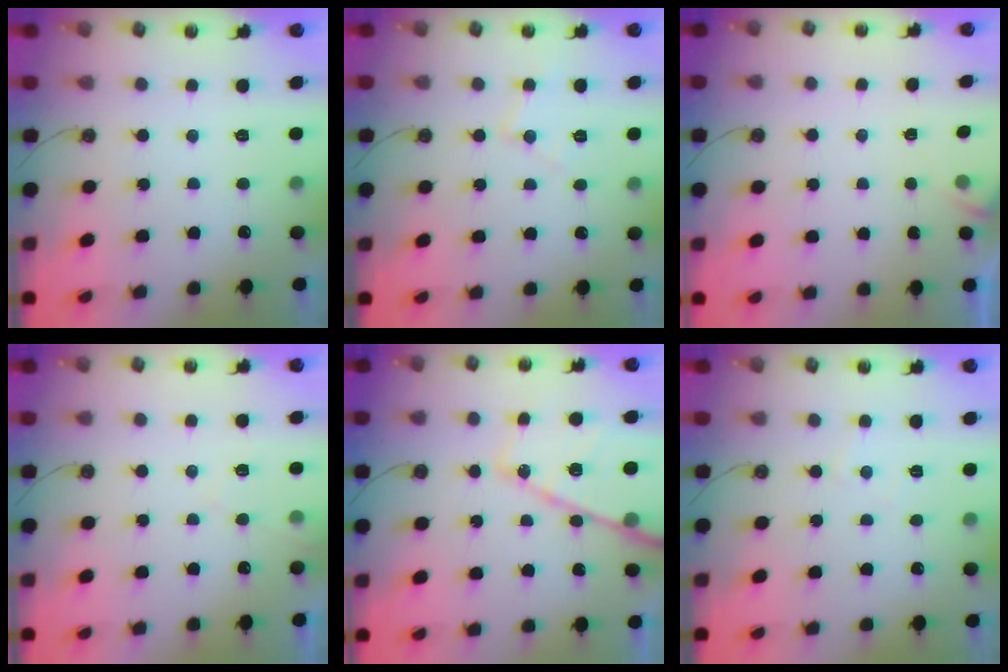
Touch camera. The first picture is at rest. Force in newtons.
{"total": 7.0, "press": 7.0, "slide": 0.6}
{"total": 2.2, "press": 2.2, "slide": 0.4}
{"total": 4.3, "press": 4.3, "slide": 0.6}
{"total": 18.0, "press": 17.9, "slide": 2.3}
{"total": 3.2, "press": 3.2, "slide": 0.4}